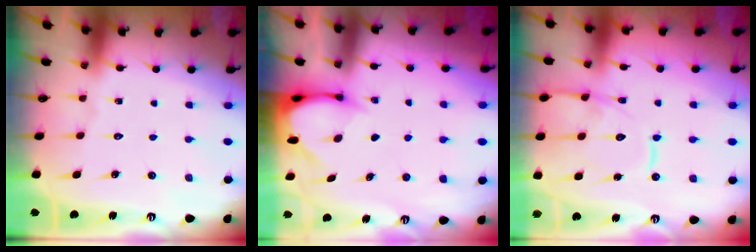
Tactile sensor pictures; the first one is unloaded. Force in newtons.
{"total": 3.4, "press": 3.4, "slide": 0.3}
{"total": 13.5, "press": 13.4, "slide": 1.3}